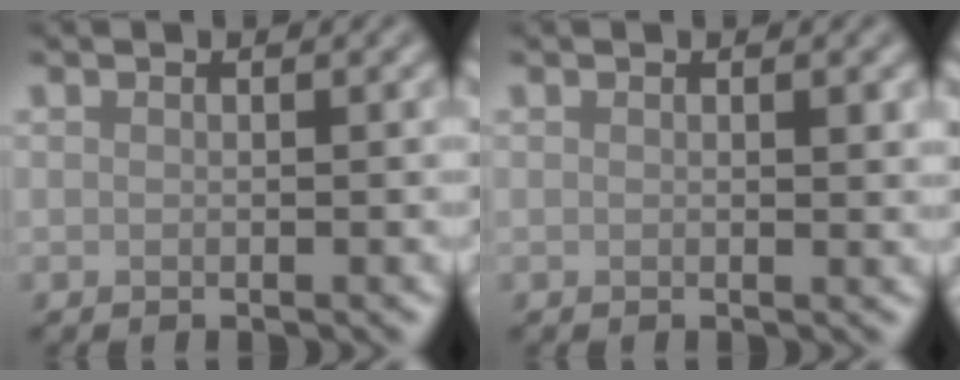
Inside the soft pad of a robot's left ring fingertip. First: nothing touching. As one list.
[{"total": 0.8, "force": [0.2, 0.3, 0.7], "torque": [-0.009, -0.002, 0.003]}]